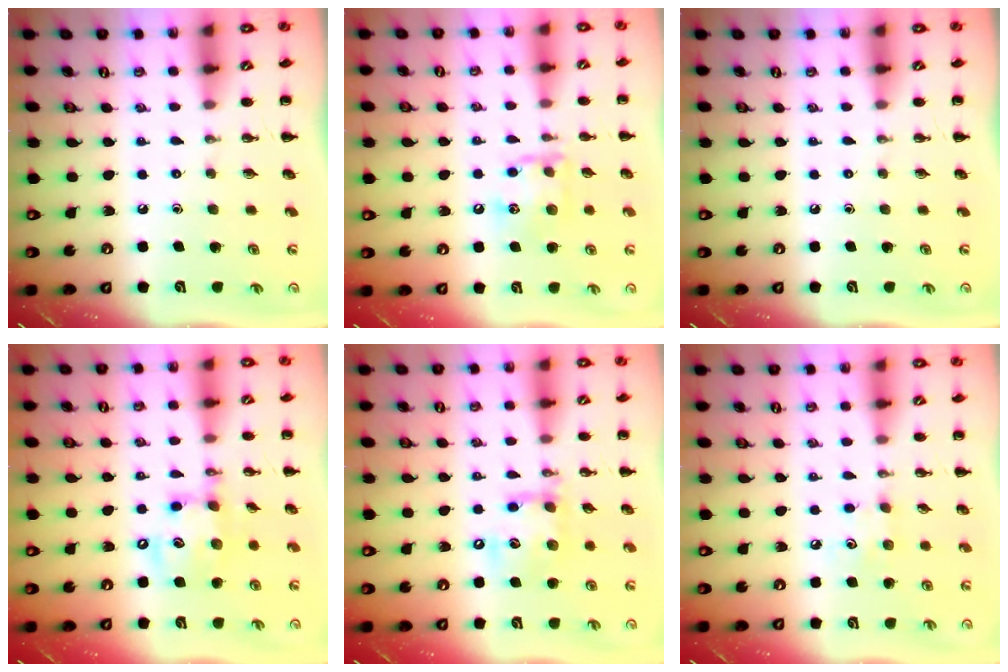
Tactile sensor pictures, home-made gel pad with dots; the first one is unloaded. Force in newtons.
{"total": 11.8, "press": 11.8, "slide": 1.2}
{"total": 0.0}
{"total": 13.5, "press": 13.2, "slide": 2.5}
{"total": 13.4, "press": 13.2, "slide": 2.5}
{"total": 5.9, "press": 5.7, "slide": 1.5}